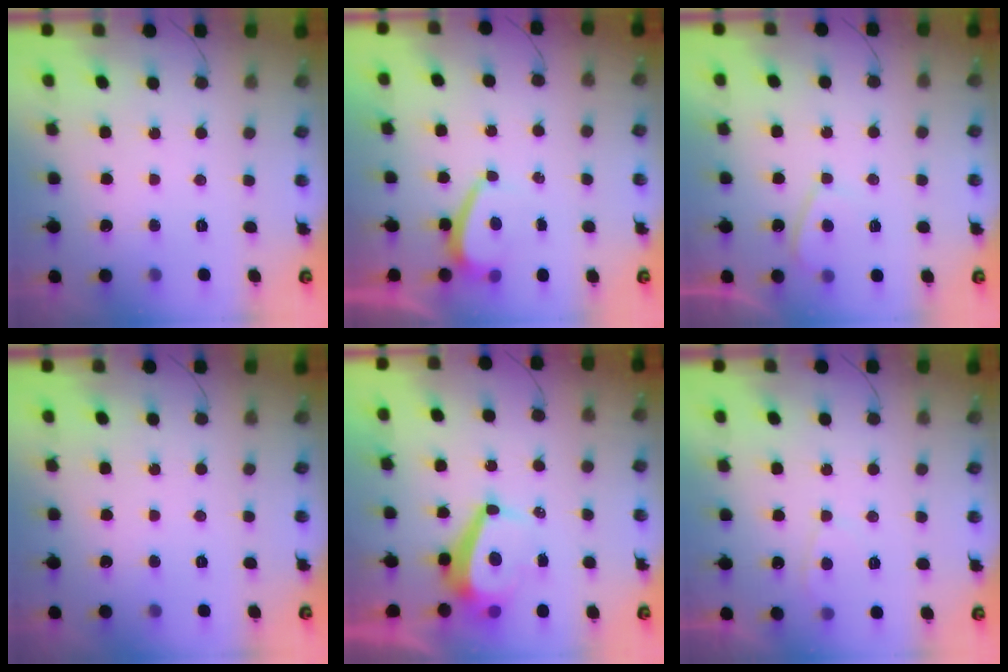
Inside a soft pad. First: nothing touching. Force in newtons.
{"total": 1.2, "press": 1.1, "slide": 0.5}
{"total": 2.8, "press": 2.8, "slide": 0.7}
{"total": 0.0}
{"total": 6.1, "press": 6.1, "slide": 0.8}
{"total": 2.1, "press": 2.0, "slide": 0.6}